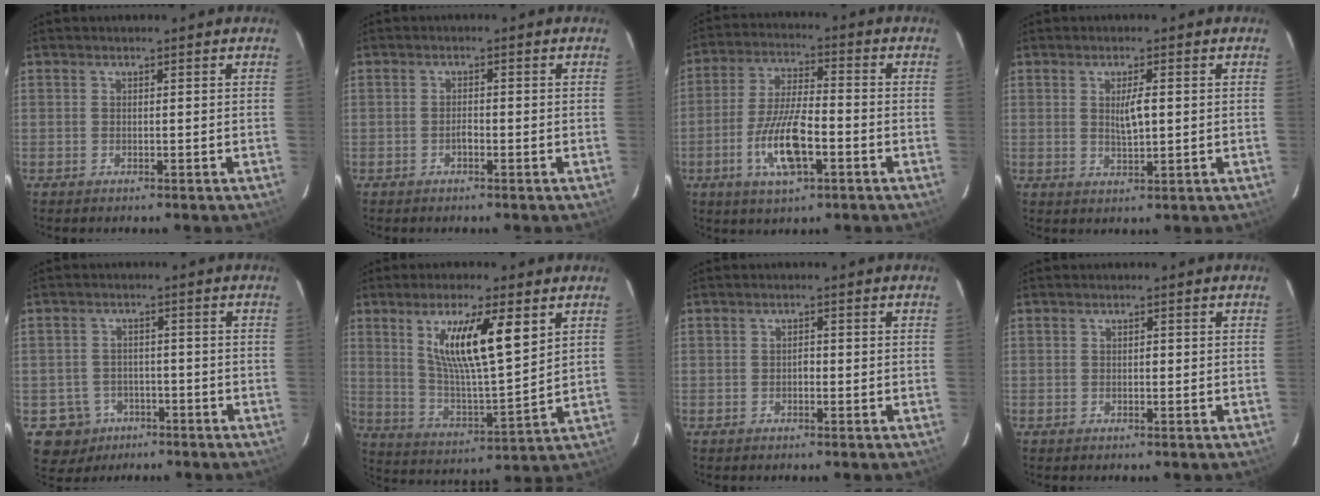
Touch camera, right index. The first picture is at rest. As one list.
[{"total": 1.3, "force": [-0.7, 0.4, 1.1], "torque": [-0.020, 0.003, -0.012]}, {"total": 10.9, "force": [-4.0, 2.8, 9.8], "torque": [-0.198, -0.003, -0.071]}, {"total": 3.6, "force": [0.5, 0.7, 3.5], "torque": [-0.062, -0.002, 0.009]}, {"total": 6.3, "force": [-2.8, 5.6, 0.4], "torque": [-0.011, 0.010, -0.035]}, {"total": 13.8, "force": [5.6, 2.2, 12.4], "torque": [-0.234, -0.005, 0.104]}, {"total": 1.1, "force": [-0.4, 0.6, 0.9], "torque": [-0.014, 0.004, -0.007]}, {"total": 0.7, "force": [-0.1, 0.3, 0.6], "torque": [-0.011, 0.001, -0.002]}]